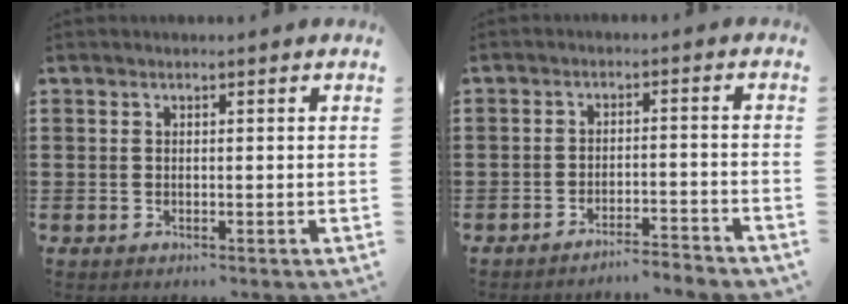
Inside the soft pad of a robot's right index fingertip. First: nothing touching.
{"total": 3.4, "force": [-3.3, -0.4, 0.4], "torque": [-0.012, -0.002, -0.072]}